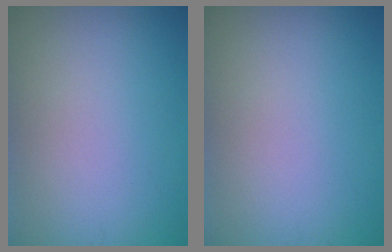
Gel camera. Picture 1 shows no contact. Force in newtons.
{"total": 0.0}